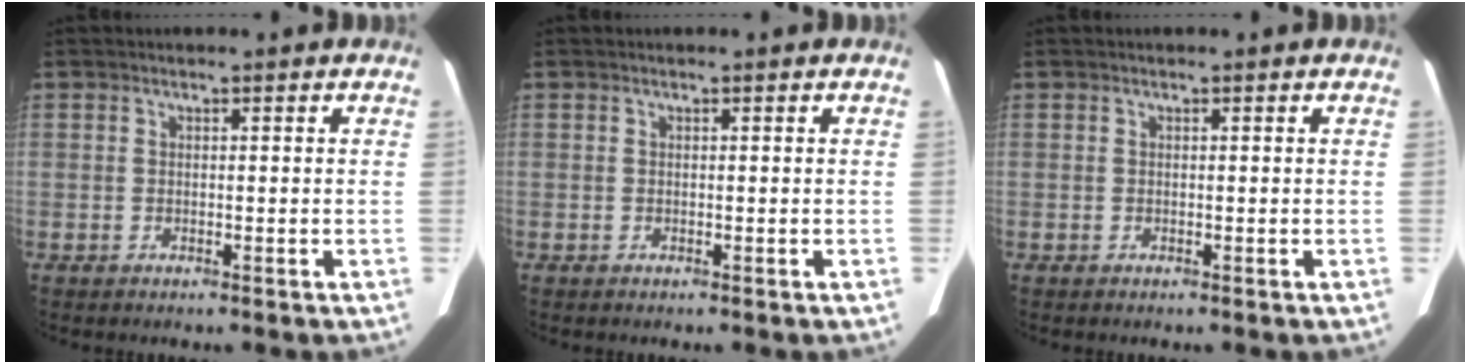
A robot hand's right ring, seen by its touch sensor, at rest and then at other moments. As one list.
[{"total": 0.0}, {"total": 0.0}]